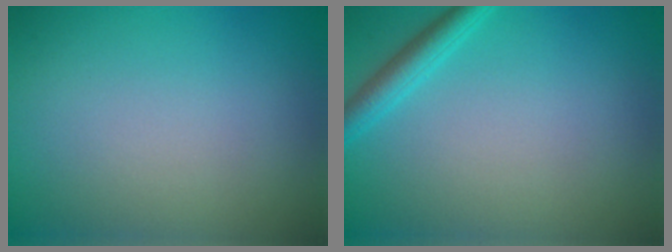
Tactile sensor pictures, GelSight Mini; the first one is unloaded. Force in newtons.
{"total": 2.3, "press": 2.3, "slide": 0.2}